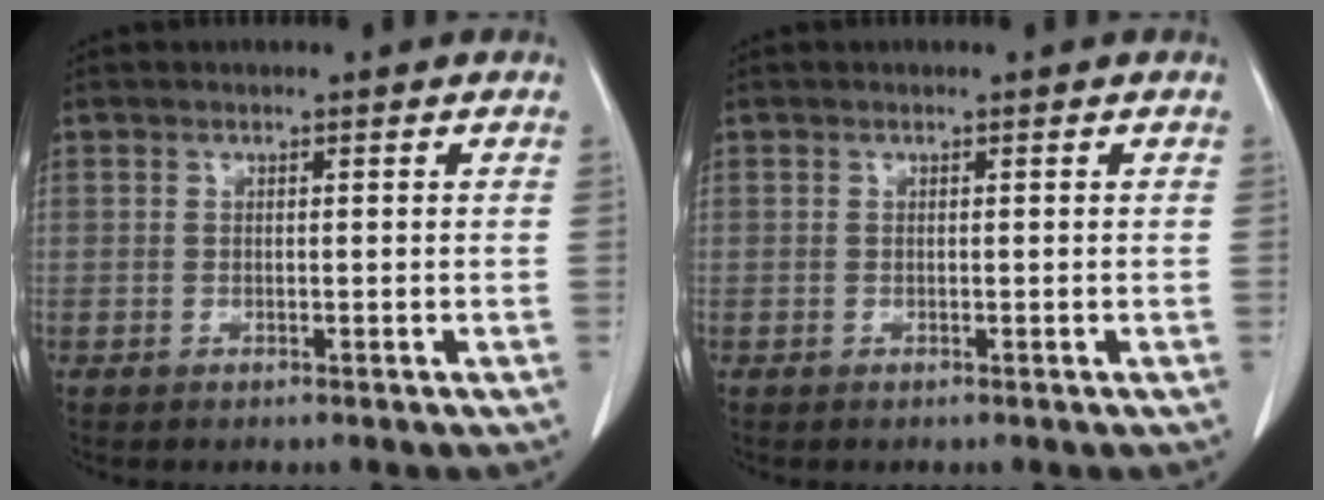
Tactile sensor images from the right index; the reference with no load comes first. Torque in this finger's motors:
{"motor_torque": [-0.05, -0.04, 0.00, 0.00]}